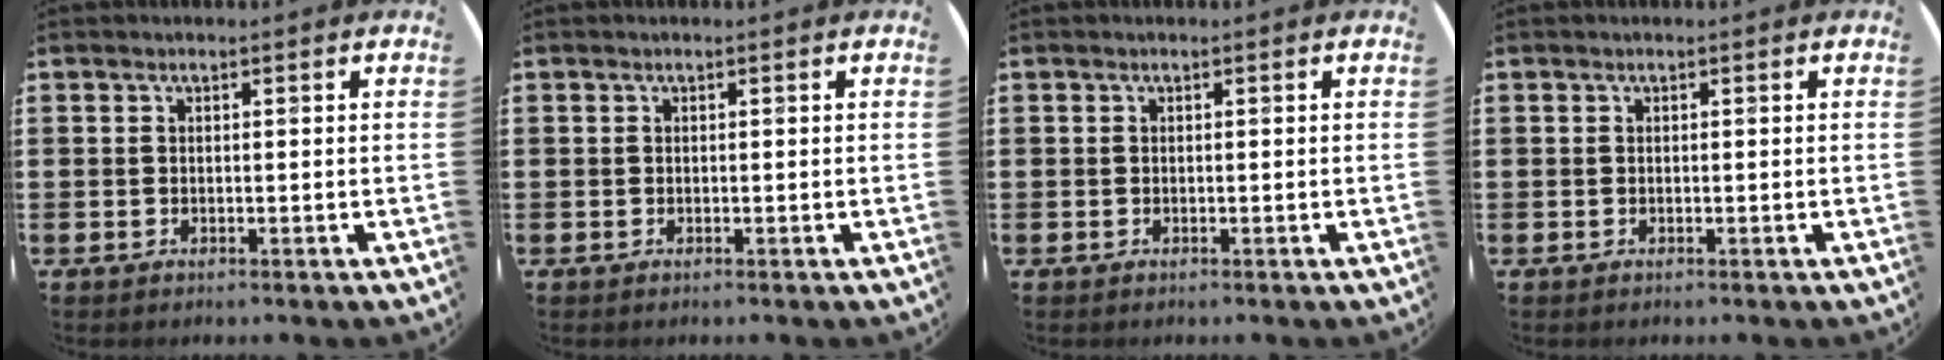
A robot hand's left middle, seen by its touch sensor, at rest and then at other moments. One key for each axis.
{"total": 0.0}
{"total": 0.0}
{"total": 0.0}